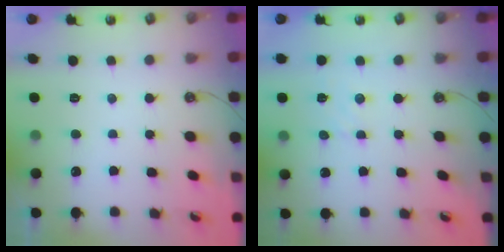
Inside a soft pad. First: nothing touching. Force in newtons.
{"total": 2.6, "press": 2.6, "slide": 0.4}